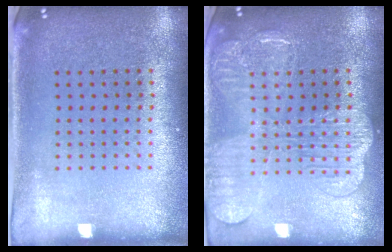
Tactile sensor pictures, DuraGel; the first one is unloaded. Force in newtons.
{"total": 2.8, "press": 2.8, "slide": 0.6}